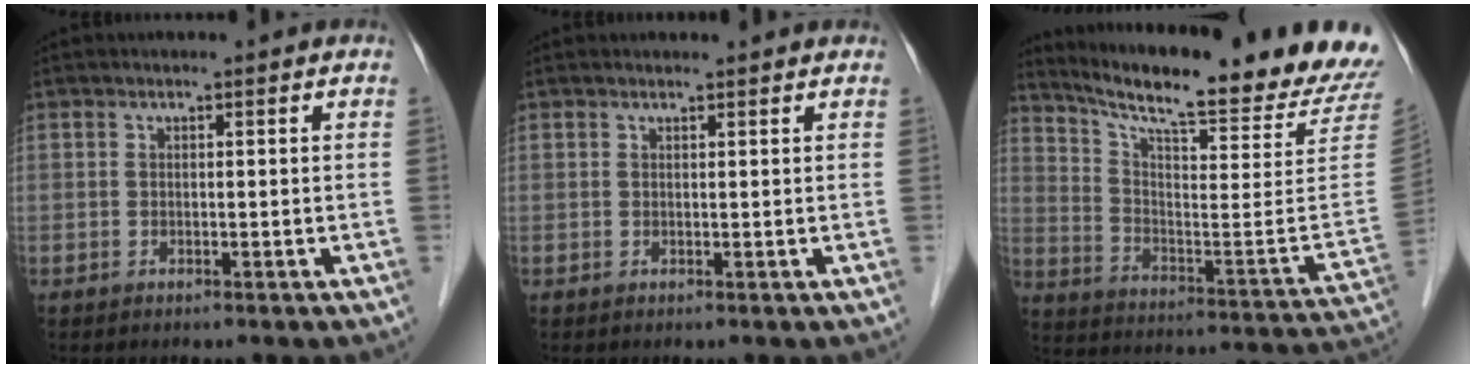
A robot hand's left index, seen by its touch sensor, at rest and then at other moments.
{"total": 2.0, "force": [1.9, 0.2, 0.2], "torque": [-0.012, 0.008, 0.022]}
{"total": 26.1, "force": [23.2, 0.1, 12.0], "torque": [-0.199, -0.091, 0.315]}